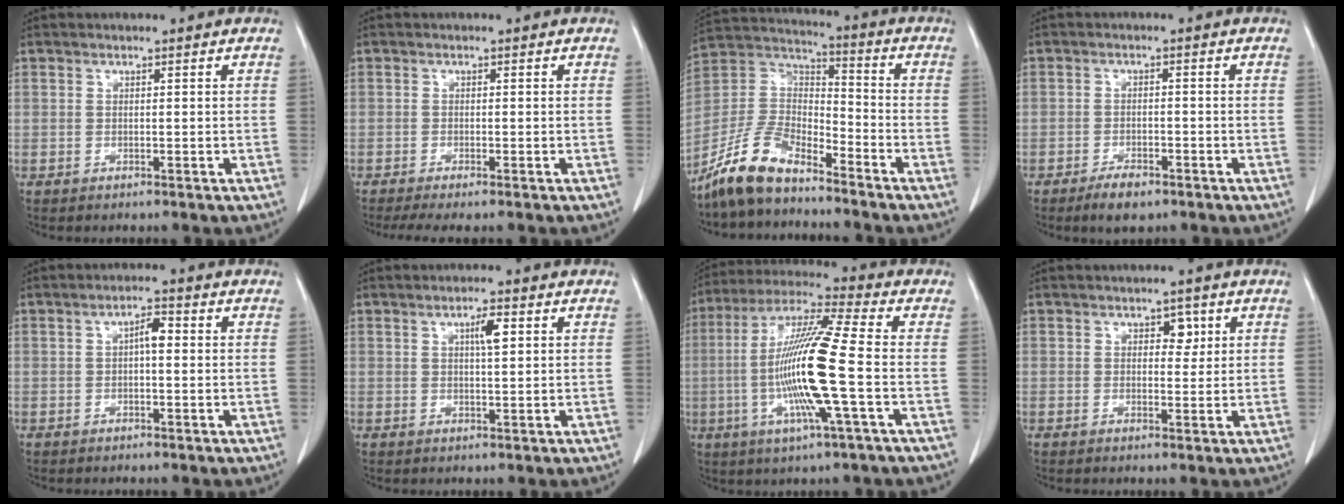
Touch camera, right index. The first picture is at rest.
{"total": 4.1, "force": [-3.3, 0.2, 2.4], "torque": [-0.037, -0.010, -0.053]}
{"total": 11.6, "force": [-9.3, 3.8, 5.8], "torque": [-0.125, 0.016, -0.182]}
{"total": 3.8, "force": [-2.7, 1.5, 2.2], "torque": [-0.040, -0.001, -0.041]}
{"total": 2.7, "force": [0.2, 0.8, 2.5], "torque": [-0.040, 0.008, 0.001]}
{"total": 3.1, "force": [1.1, 0.5, 2.8], "torque": [-0.048, 0.001, 0.017]}
{"total": 16.0, "force": [-2.6, -0.1, 15.8], "torque": [-0.315, -0.004, -0.059]}
{"total": 2.4, "force": [1.0, 1.5, 1.6], "torque": [-0.016, 0.004, 0.012]}